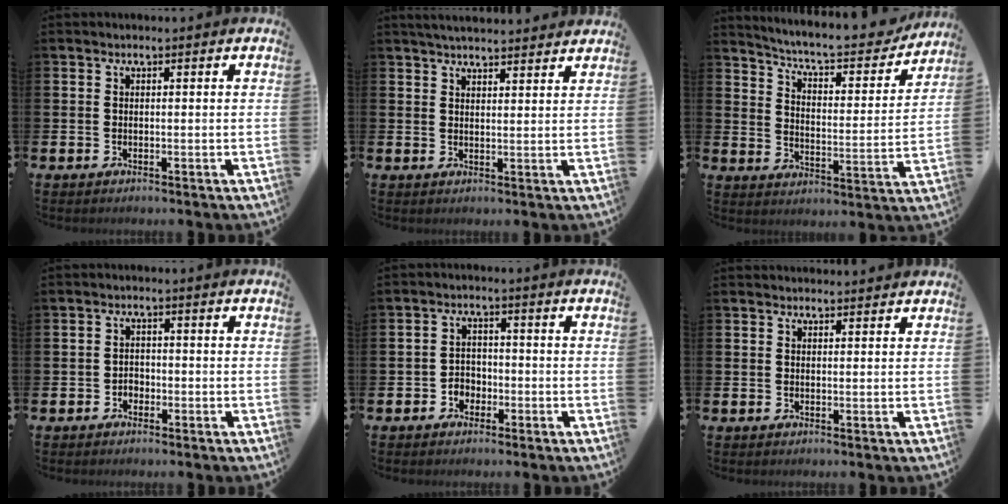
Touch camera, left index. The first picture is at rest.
{"total": 3.5, "force": [3.4, 0.2, 0.5], "torque": [-0.012, -0.018, 0.062]}
{"total": 7.6, "force": [6.9, 1.3, 2.7], "torque": [-0.069, -0.056, 0.112]}
{"total": 1.5, "force": [-0.8, 1.3, 0.4], "torque": [-0.009, 0.000, -0.018]}
{"total": 2.6, "force": [-1.5, 2.0, 0.6], "torque": [-0.016, 0.006, -0.035]}
{"total": 1.2, "force": [1.2, 0.2, -0.1], "torque": [0.006, -0.004, 0.021]}